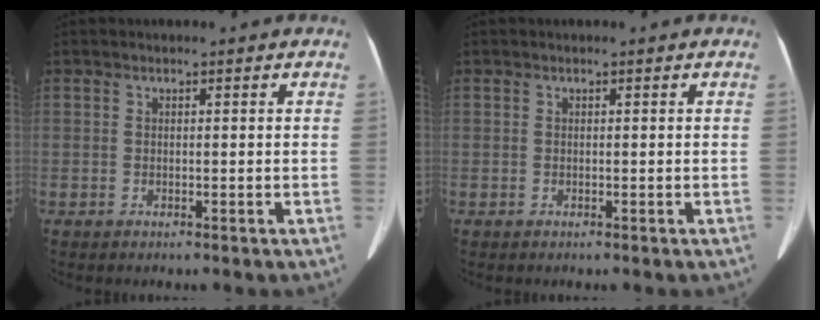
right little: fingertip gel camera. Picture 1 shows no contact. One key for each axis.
{"total": 0.0}